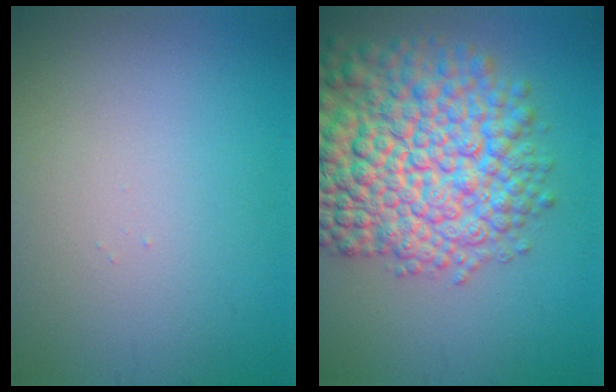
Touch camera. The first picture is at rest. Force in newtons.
{"total": 11.7, "press": 11.7, "slide": 0.4}